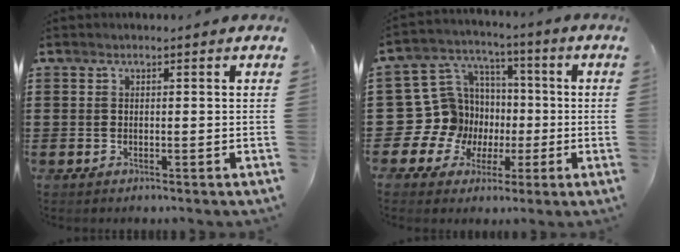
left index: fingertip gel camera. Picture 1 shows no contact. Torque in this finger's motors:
{"motor_torque": [0.05, 0.34, 0.08, -0.03]}